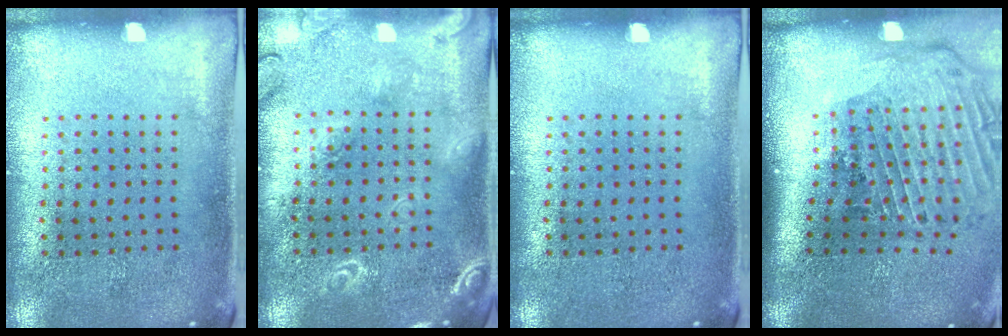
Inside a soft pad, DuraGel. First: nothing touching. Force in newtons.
{"total": 3.1, "press": 3.1, "slide": 0.4}
{"total": 0.0}
{"total": 3.0, "press": 2.1, "slide": 2.2}